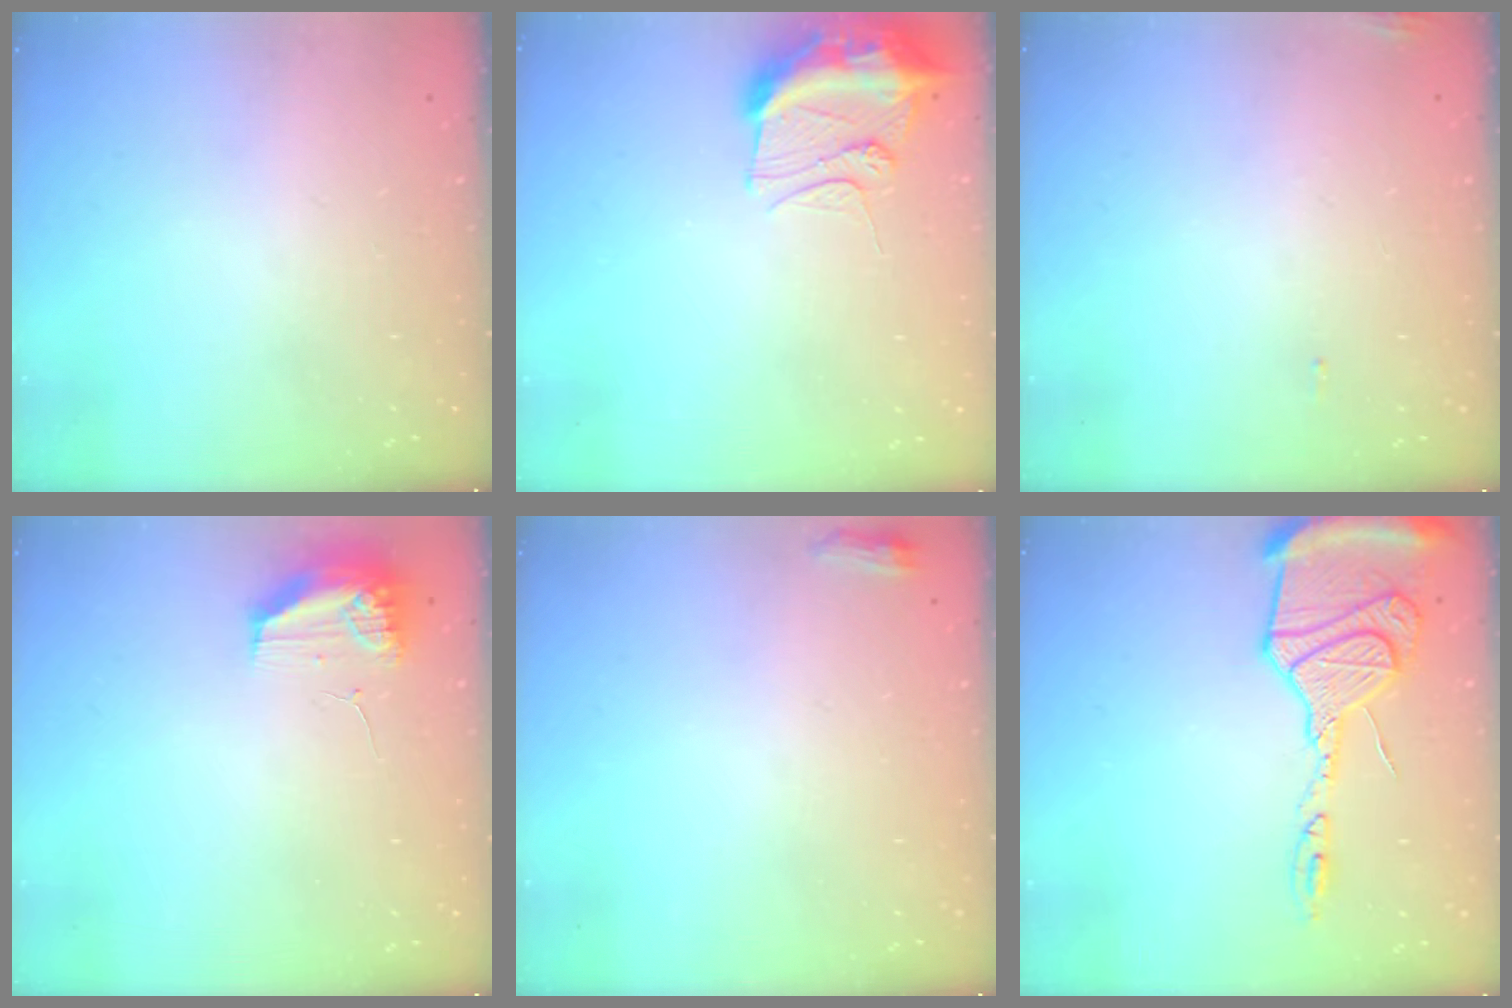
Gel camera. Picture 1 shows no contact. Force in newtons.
{"total": 9.9, "press": 9.8, "slide": 1.4}
{"total": 7.4, "press": 5.5, "slide": 5.0}
{"total": 9.9, "press": 9.9, "slide": 0.6}
{"total": 3.6, "press": 3.5, "slide": 0.8}
{"total": 18.2, "press": 17.5, "slide": 5.0}